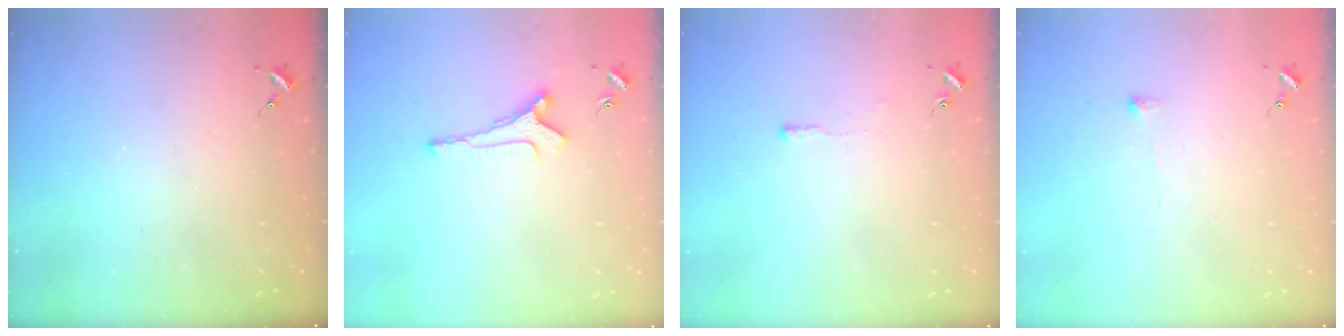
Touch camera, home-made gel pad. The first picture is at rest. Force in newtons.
{"total": 5.9, "press": 5.8, "slide": 0.7}
{"total": 3.3, "press": 3.2, "slide": 0.6}
{"total": 4.6, "press": 4.6, "slide": 0.6}